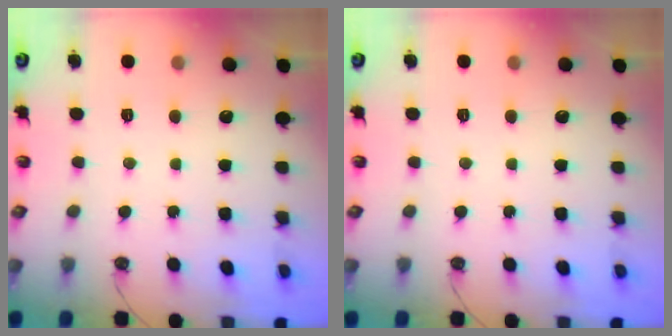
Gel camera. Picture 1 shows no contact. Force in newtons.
{"total": 0.0}